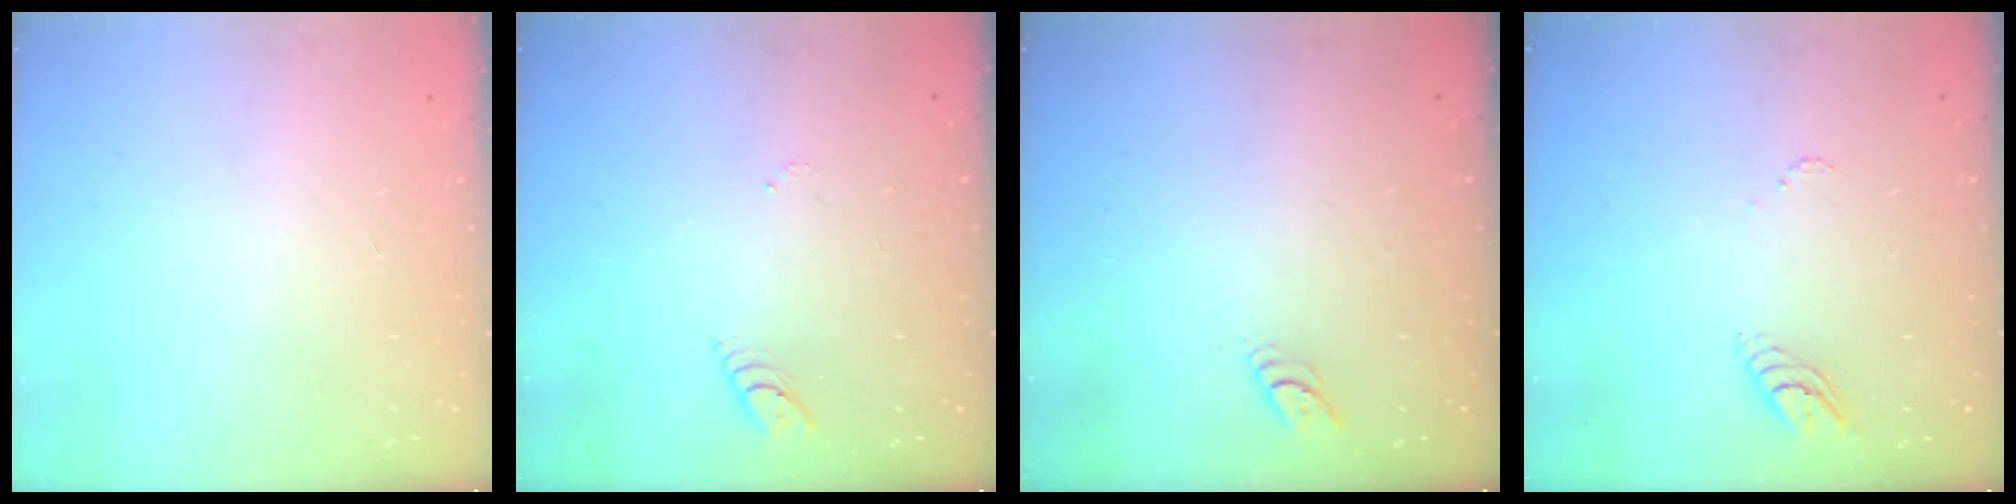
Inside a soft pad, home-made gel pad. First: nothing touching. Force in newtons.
{"total": 3.0, "press": 3.0, "slide": 0.3}
{"total": 3.8, "press": 3.8, "slide": 0.1}
{"total": 3.5, "press": 3.5, "slide": 0.4}